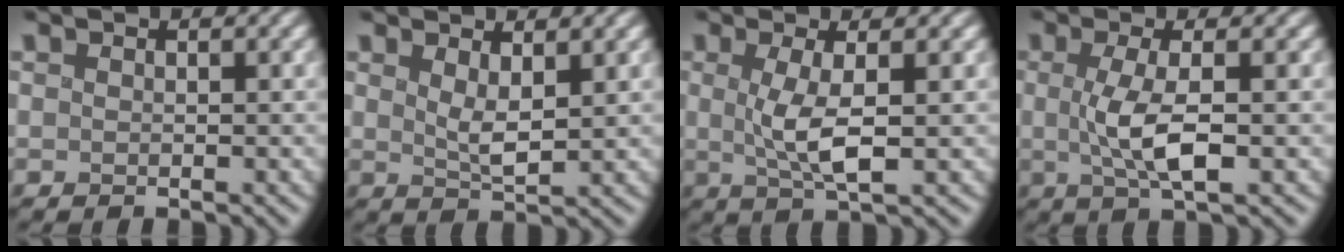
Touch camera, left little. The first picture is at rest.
{"total": 2.3, "force": [0.9, 0.8, 2.0], "torque": [-0.039, -0.009, 0.018]}
{"total": 3.5, "force": [-0.3, 0.8, 3.4], "torque": [-0.068, -0.002, -0.003]}
{"total": 3.7, "force": [-0.6, 0.8, 3.6], "torque": [-0.073, -0.001, -0.012]}